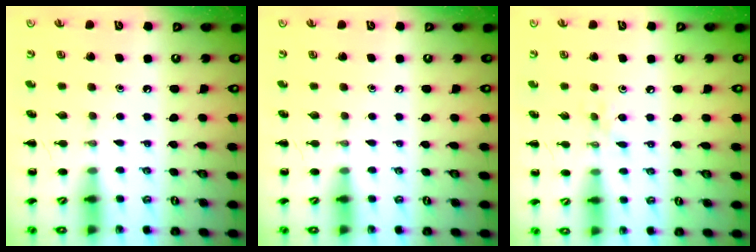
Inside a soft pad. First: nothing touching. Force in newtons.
{"total": 0.0}
{"total": 5.0, "press": 4.6, "slide": 1.9}